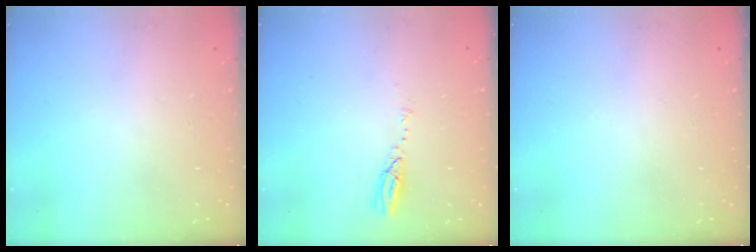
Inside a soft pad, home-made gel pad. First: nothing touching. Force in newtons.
{"total": 3.9, "press": 3.9, "slide": 0.4}
{"total": 0.0}